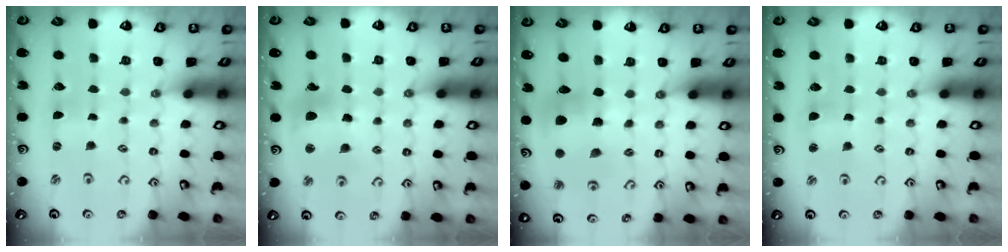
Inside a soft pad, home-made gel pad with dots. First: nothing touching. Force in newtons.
{"total": 11.3, "press": 11.1, "slide": 2.0}
{"total": 10.9, "press": 10.8, "slide": 1.5}
{"total": 2.7, "press": 2.7, "slide": 0.3}